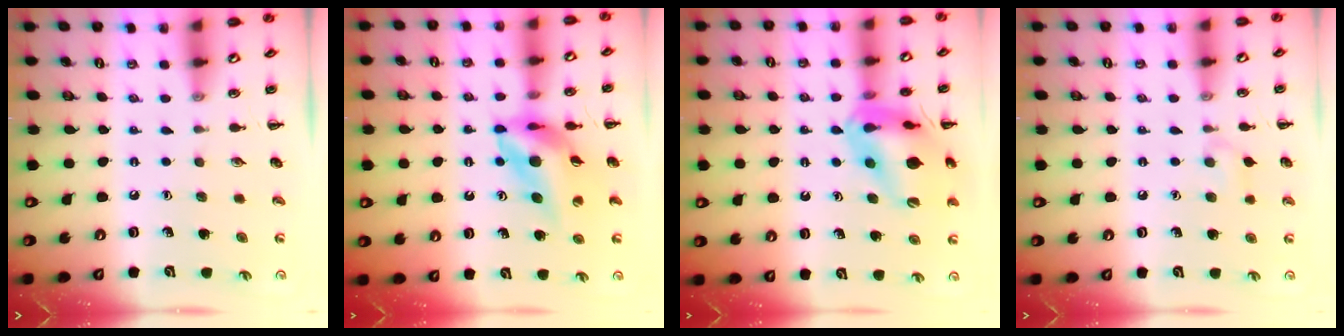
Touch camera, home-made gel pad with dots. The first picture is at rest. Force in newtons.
{"total": 11.6, "press": 11.0, "slide": 3.8}
{"total": 17.5, "press": 17.4, "slide": 1.9}
{"total": 5.0, "press": 4.7, "slide": 1.7}